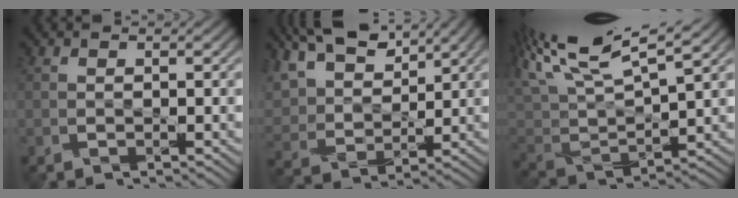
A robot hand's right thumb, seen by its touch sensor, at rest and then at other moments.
{"total": 10.2, "force": [7.4, 4.7, 5.1], "torque": [-0.143, 0.026, 0.144]}
{"total": 11.8, "force": [7.6, 3.6, 8.3], "torque": [-0.193, 0.031, 0.136]}